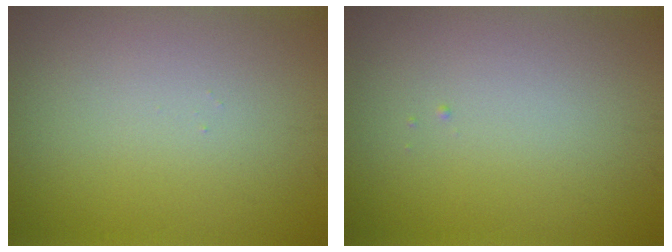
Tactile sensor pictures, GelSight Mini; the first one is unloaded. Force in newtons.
{"total": 0.0}